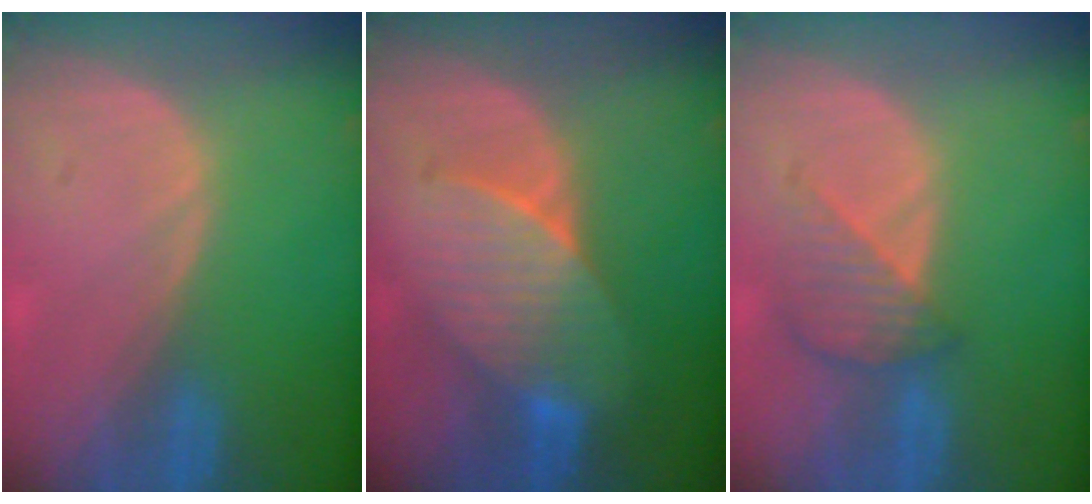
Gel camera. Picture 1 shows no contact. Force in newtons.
{"total": 7.1, "press": 7.0, "slide": 1.4}
{"total": 4.6, "press": 4.2, "slide": 1.8}